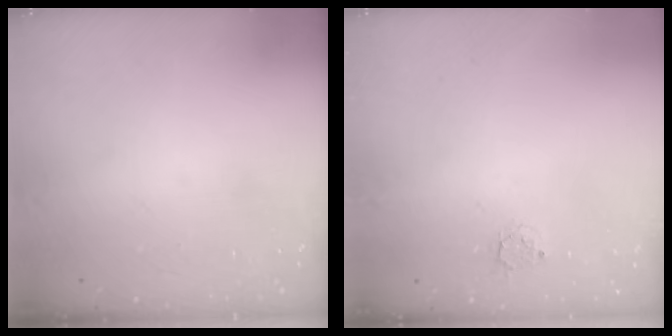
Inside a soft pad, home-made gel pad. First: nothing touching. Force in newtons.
{"total": 2.7, "press": 2.7, "slide": 0.3}